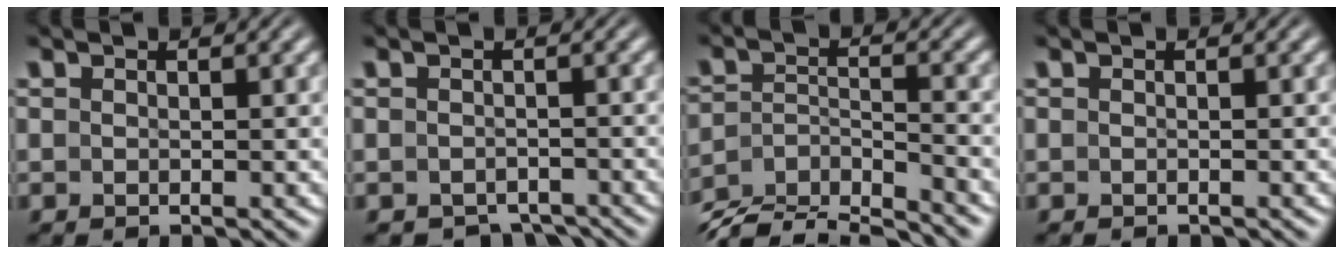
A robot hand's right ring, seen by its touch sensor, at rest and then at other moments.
{"total": 4.8, "force": [-4.2, 2.0, 1.1], "torque": [-0.008, -0.020, -0.058]}
{"total": 6.8, "force": [-4.5, 3.5, 3.7], "torque": [-0.069, -0.031, -0.069]}
{"total": 0.5, "force": [-0.5, -0.1, 0.0], "torque": [-0.004, -0.004, -0.007]}